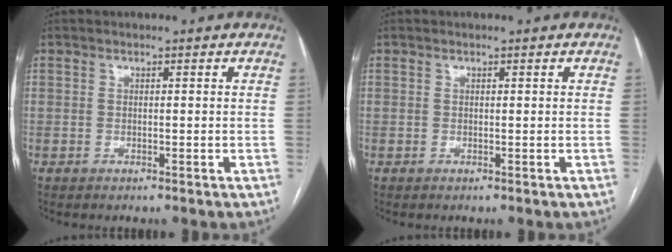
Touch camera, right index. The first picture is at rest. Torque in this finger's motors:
{"motor_torque": [0.07, -0.06, -0.01, 0.00]}